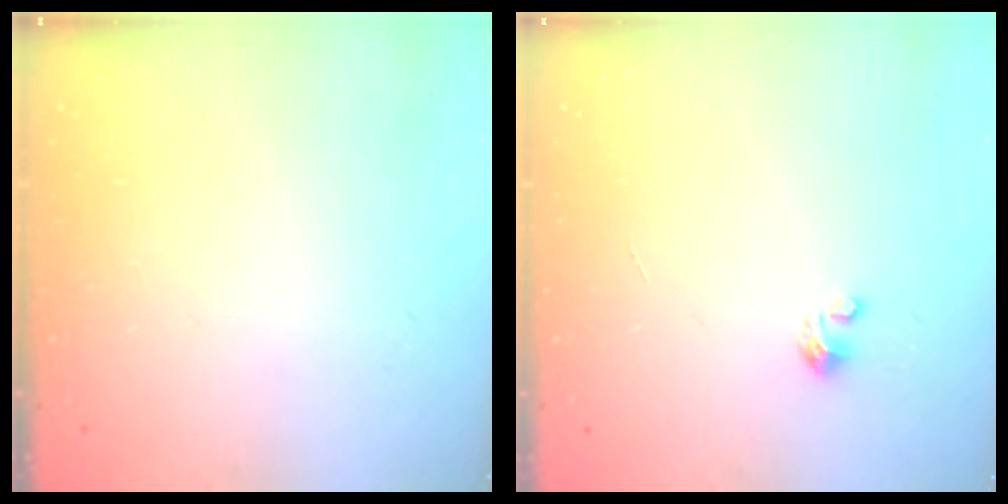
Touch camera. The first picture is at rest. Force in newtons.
{"total": 1.8, "press": 1.8, "slide": 0.2}